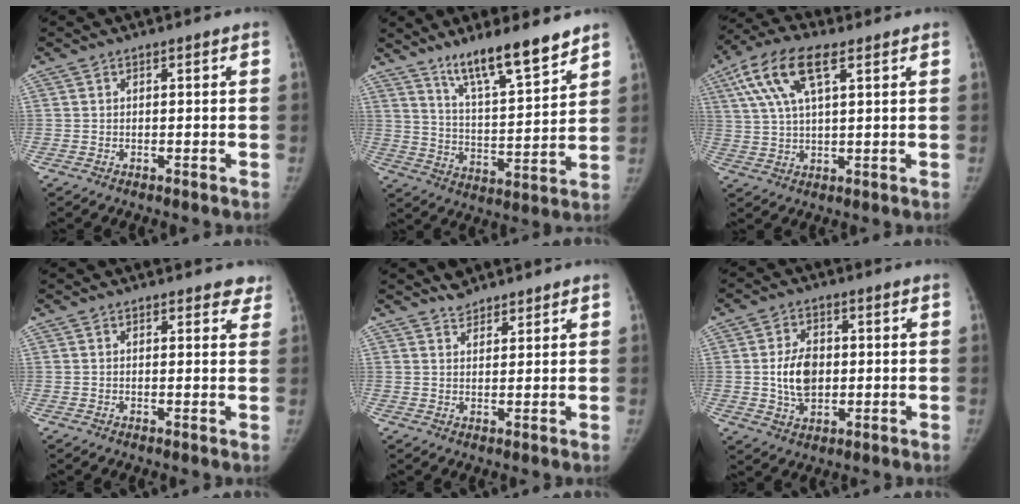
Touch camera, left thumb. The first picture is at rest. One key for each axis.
{"total": 14.4, "fx": 11.0, "fy": 2.6, "fz": 9.1, "tx": -0.133, "ty": -0.073, "tz": 0.192}
{"total": 12.5, "fx": 5.5, "fy": 5.0, "fz": 10.0, "tx": -0.206, "ty": 0.012, "tz": 0.101}
{"total": 3.6, "fx": 3.1, "fy": 1.5, "fz": 1.1, "tx": 0.023, "ty": -0.010, "tz": 0.023}
{"total": 3.2, "fx": 3.0, "fy": 1.2, "fz": 0.4, "tx": 0.008, "ty": -0.012, "tz": 0.048}
{"total": 8.2, "fx": 0.3, "fy": 5.6, "fz": 6.0, "tx": -0.094, "ty": -0.001, "tz": 0.009}